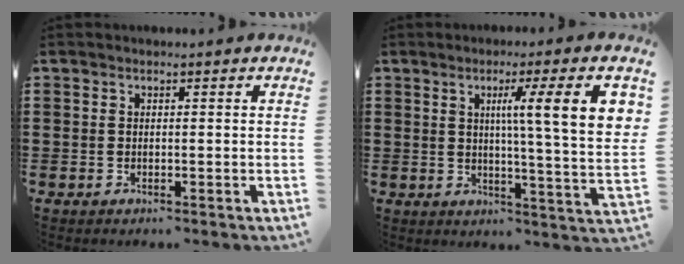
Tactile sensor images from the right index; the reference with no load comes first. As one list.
[{"total": 10.7, "force": [3.8, 0.4, 10.0], "torque": [-0.162, -0.015, 0.052]}]